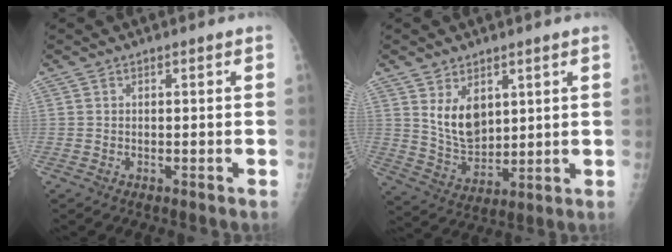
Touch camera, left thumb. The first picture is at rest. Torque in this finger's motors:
{"motor_torque": [1.03, 0.94, 0.64, -0.46, 0.08]}